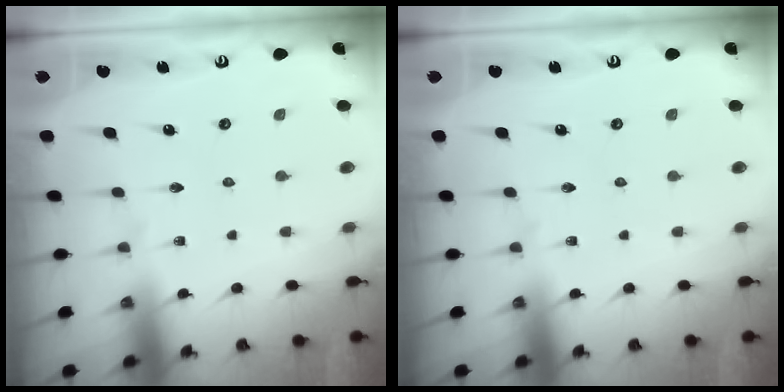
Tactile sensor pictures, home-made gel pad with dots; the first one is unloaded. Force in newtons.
{"total": 0.0}